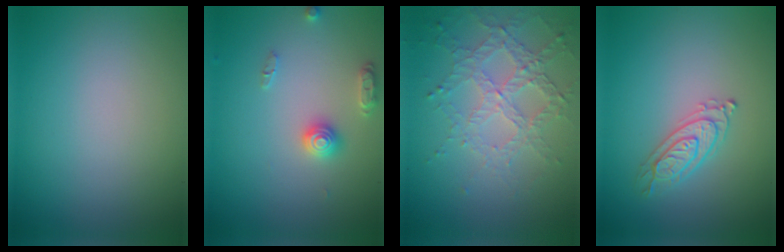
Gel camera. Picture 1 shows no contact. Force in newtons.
{"total": 2.5, "press": 2.5, "slide": 0.4}
{"total": 4.7, "press": 3.3, "slide": 3.4}
{"total": 2.4, "press": 2.4, "slide": 0.3}